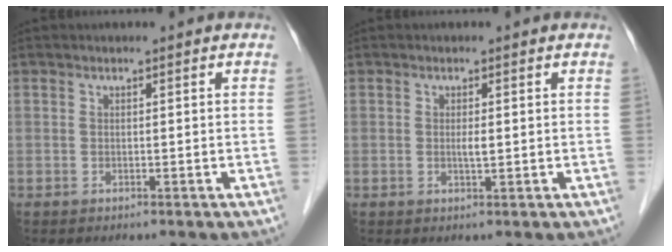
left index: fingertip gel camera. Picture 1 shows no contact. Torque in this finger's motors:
{"motor_torque": [0.14, 0.12, 0.02, 0.01]}